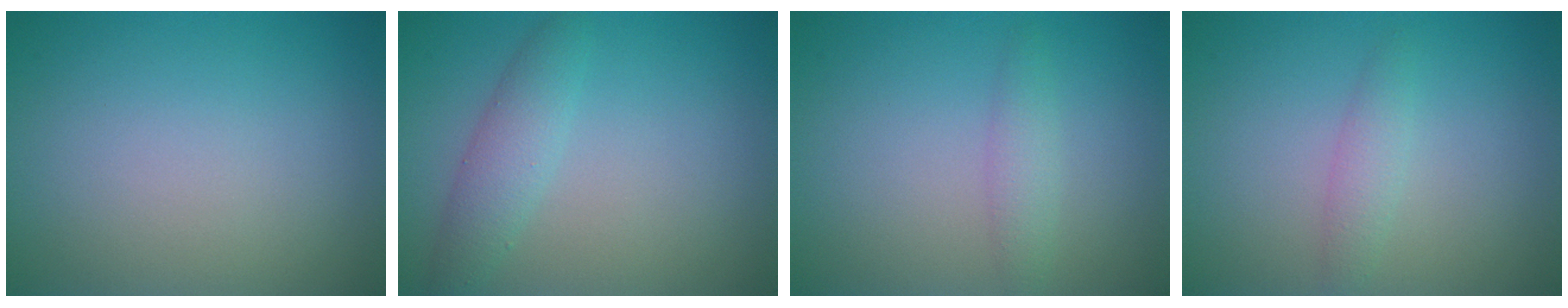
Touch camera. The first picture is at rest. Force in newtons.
{"total": 2.6, "press": 2.6, "slide": 0.1}
{"total": 1.6, "press": 1.6, "slide": 0.1}
{"total": 1.5, "press": 1.5, "slide": 0.0}